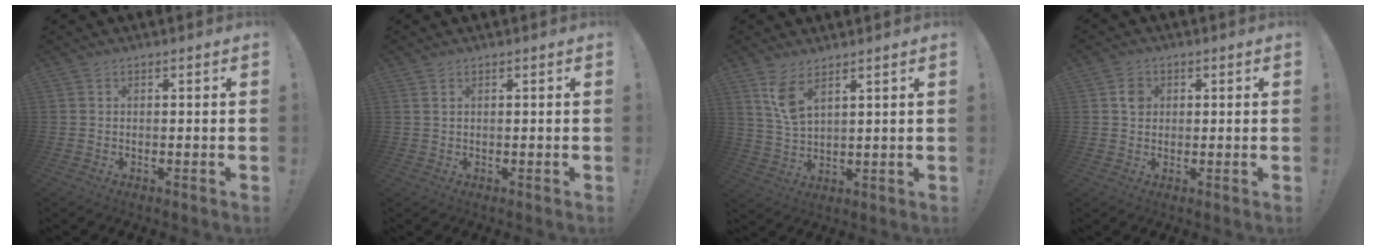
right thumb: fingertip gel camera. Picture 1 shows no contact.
{"total": 0.9, "force": [0.4, 0.3, 0.7], "torque": [-0.022, 0.003, 0.009]}
{"total": 7.2, "force": [4.6, 2.6, 4.8], "torque": [-0.086, -0.024, 0.084]}
{"total": 3.4, "force": [0.8, 3.1, 1.4], "torque": [-0.004, -0.004, 0.009]}